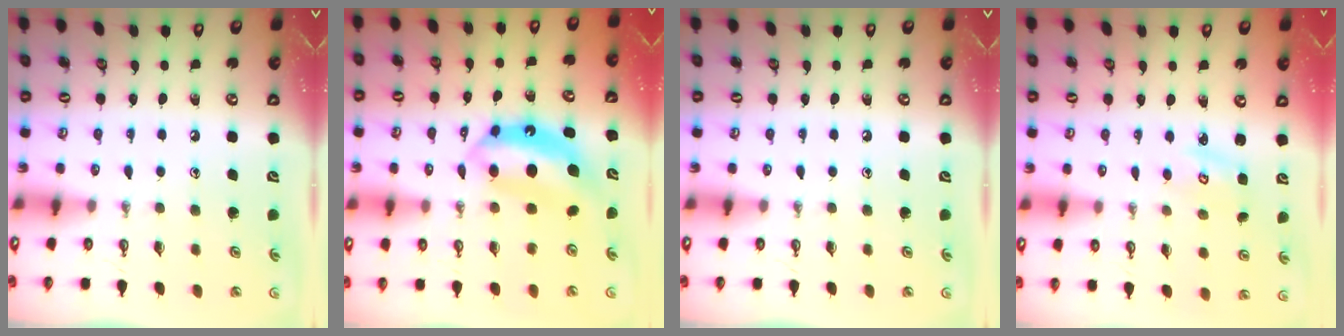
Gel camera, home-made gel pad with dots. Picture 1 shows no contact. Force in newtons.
{"total": 7.1, "press": 7.1, "slide": 0.5}
{"total": 0.0}
{"total": 3.7, "press": 3.7, "slide": 0.5}